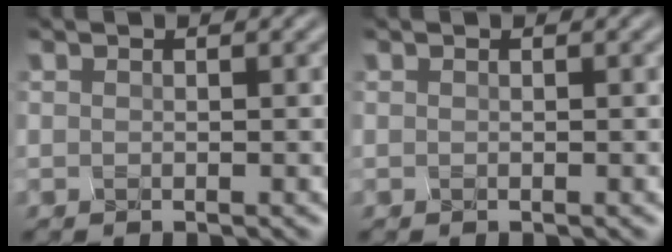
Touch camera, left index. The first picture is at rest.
{"total": 0.0}